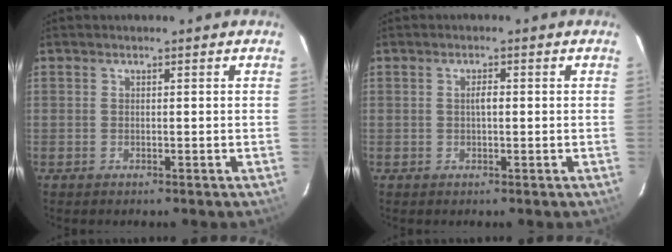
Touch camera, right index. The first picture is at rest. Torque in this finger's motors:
{"motor_torque": [0.54, -0.16, 0.38, 0.09]}